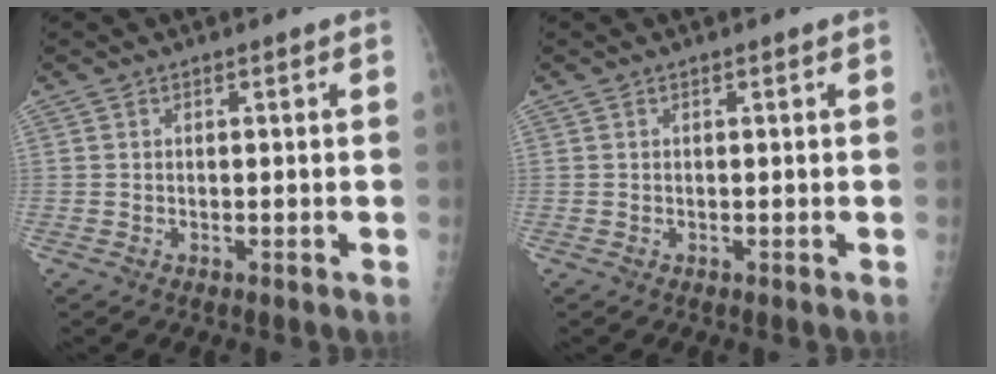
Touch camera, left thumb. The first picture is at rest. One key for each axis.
{"total": 0.0}